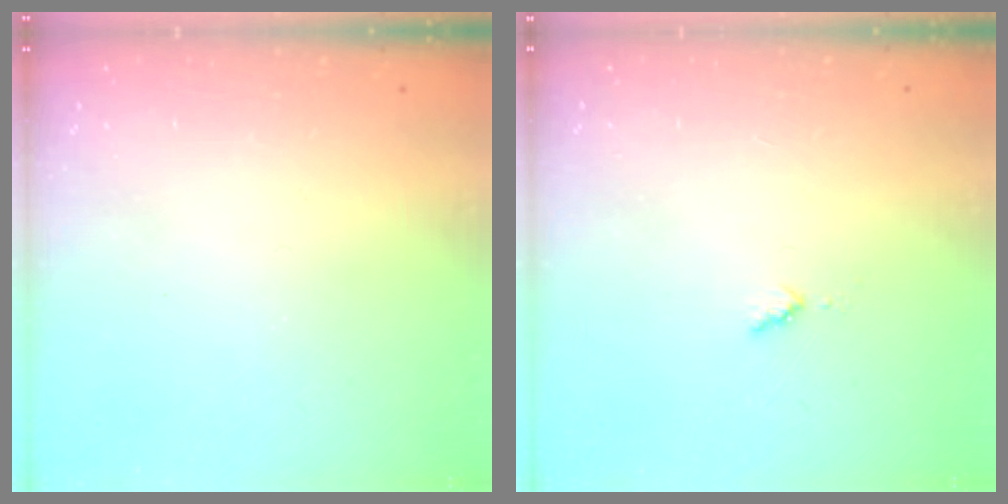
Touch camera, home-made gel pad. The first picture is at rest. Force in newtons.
{"total": 2.8, "press": 2.8, "slide": 0.4}